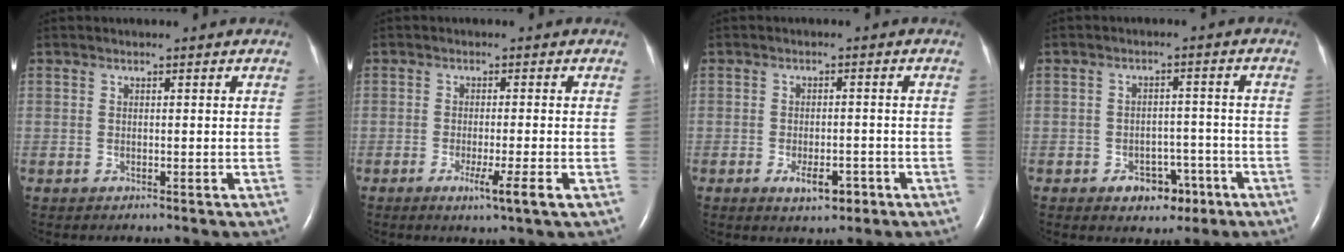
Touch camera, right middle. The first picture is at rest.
{"total": 4.3, "force": [-2.0, -0.6, 3.8], "torque": [-0.059, -0.012, -0.033]}
{"total": 4.2, "force": [-2.2, 1.7, 3.1], "torque": [-0.047, 0.001, -0.027]}
{"total": 5.3, "force": [-3.0, 3.4, 2.8], "torque": [-0.031, 0.014, -0.036]}